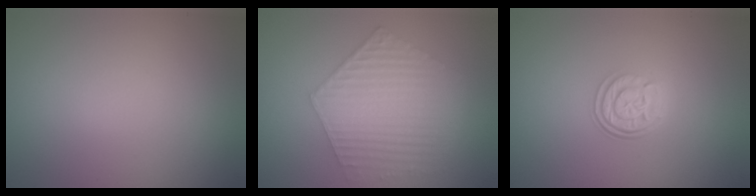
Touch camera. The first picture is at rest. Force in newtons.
{"total": 6.0, "press": 4.3, "slide": 4.1}
{"total": 3.2, "press": 2.5, "slide": 2.0}